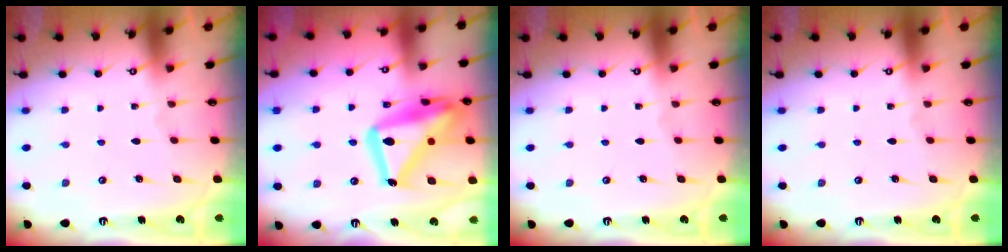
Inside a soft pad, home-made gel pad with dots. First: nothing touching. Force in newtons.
{"total": 23.4, "press": 23.3, "slide": 2.2}
{"total": 0.0}
{"total": 0.0}